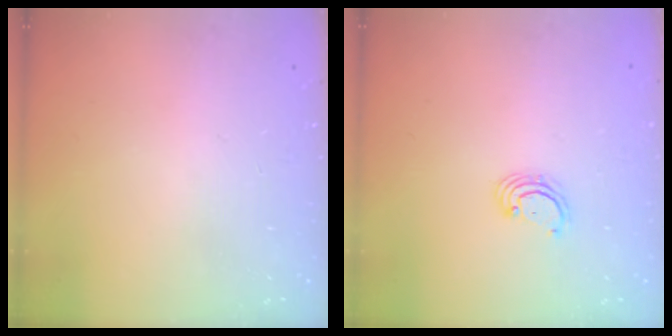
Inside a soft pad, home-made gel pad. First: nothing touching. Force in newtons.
{"total": 2.3, "press": 2.3, "slide": 0.1}